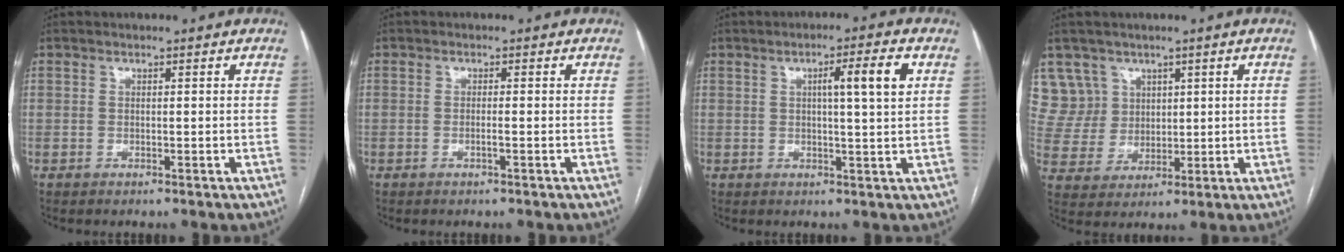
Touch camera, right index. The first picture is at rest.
{"total": 0.8, "force": [-0.3, -0.1, 0.7], "torque": [-0.015, 0.000, -0.006]}
{"total": 6.0, "force": [1.7, -0.2, 5.8], "torque": [-0.090, 0.005, 0.025]}
{"total": 7.5, "force": [4.3, 6.1, -0.3], "torque": [0.005, 0.021, 0.098]}